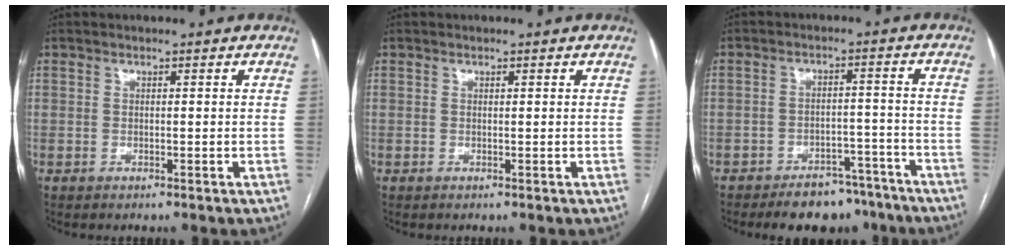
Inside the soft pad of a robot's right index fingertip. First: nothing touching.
{"total": 0.0}
{"total": 9.9, "force": [-8.2, 4.4, 3.2], "torque": [-0.020, 0.019, -0.118]}